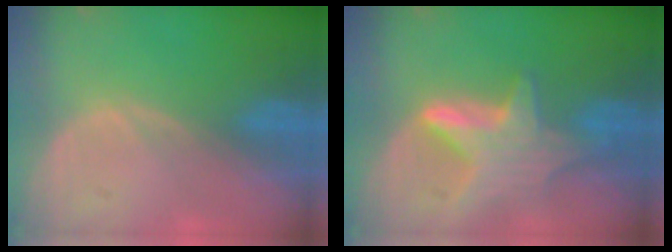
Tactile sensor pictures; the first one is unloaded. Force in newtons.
{"total": 6.8, "press": 6.8, "slide": 0.1}